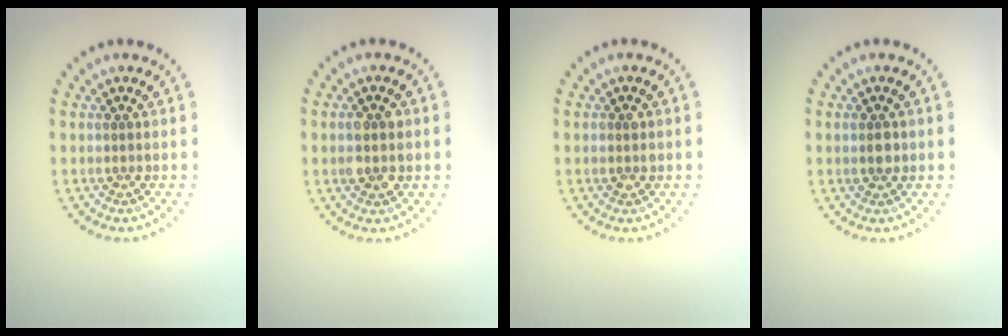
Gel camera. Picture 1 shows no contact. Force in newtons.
{"total": 2.9, "press": 2.9, "slide": 0.3}
{"total": 1.1, "press": 1.1, "slide": 0.4}
{"total": 1.3, "press": 1.3, "slide": 0.2}